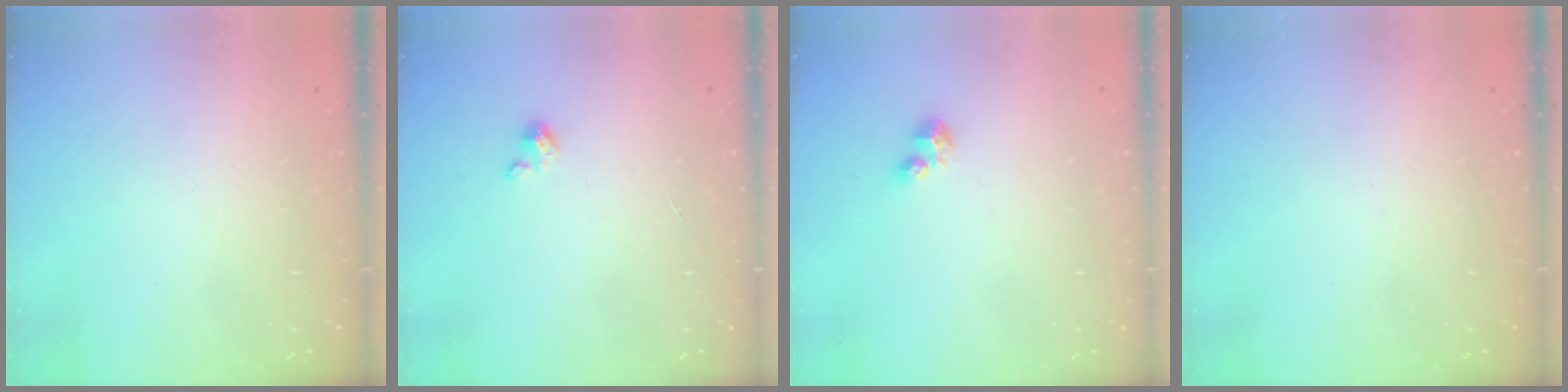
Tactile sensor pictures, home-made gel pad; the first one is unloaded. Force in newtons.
{"total": 2.0, "press": 1.9, "slide": 0.3}
{"total": 3.1, "press": 3.0, "slide": 0.5}
{"total": 0.0}